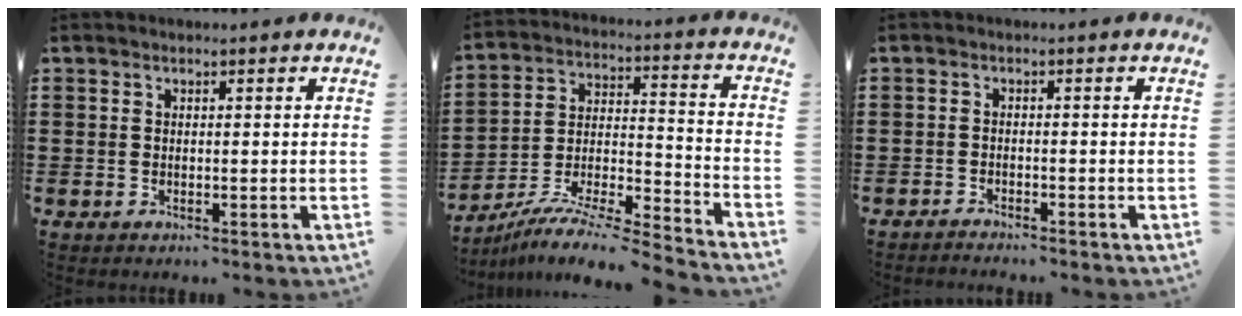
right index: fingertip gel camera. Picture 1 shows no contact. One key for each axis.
{"total": 8.1, "fx": -7.6, "fy": -0.2, "fz": 2.9, "tx": -0.049, "ty": 0.000, "tz": -0.153}
{"total": 1.1, "fx": -1.1, "fy": -0.1, "fz": -0.2, "tx": 0.002, "ty": 0.005, "tz": -0.023}